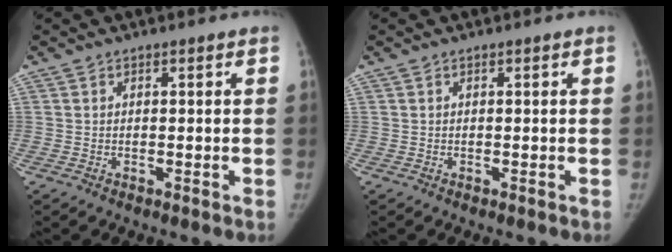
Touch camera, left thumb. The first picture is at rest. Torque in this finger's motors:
{"motor_torque": [0.01, -0.01, 0.03, -0.01, 0.01]}